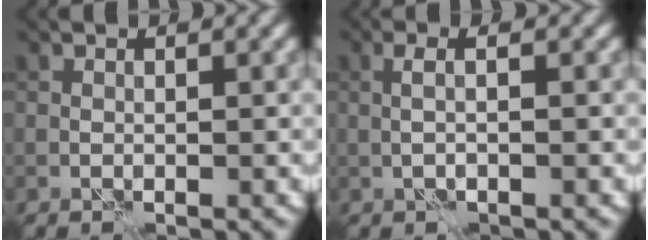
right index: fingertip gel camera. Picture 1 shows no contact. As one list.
[{"total": 1.8, "force": [0.1, 0.2, 1.7], "torque": [-0.038, 0.006, 0.000]}]